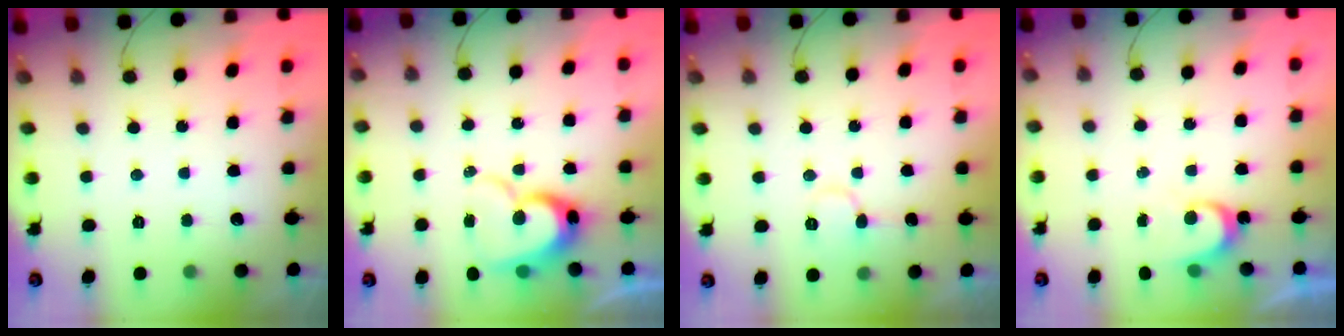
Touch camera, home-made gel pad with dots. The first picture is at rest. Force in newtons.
{"total": 13.6, "press": 13.5, "slide": 1.5}
{"total": 7.5, "press": 7.4, "slide": 0.9}
{"total": 3.4, "press": 3.3, "slide": 0.4}